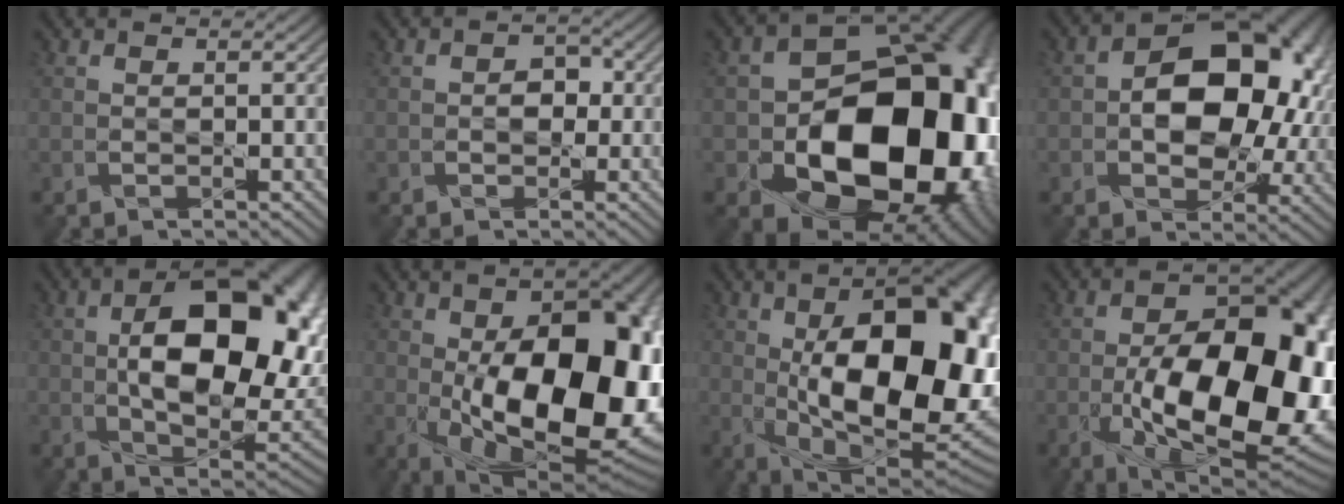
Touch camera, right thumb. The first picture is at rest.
{"total": 1.9, "force": [-0.2, 1.6, 1.1], "torque": [-0.019, 0.003, -0.007]}
{"total": 21.9, "force": [-3.7, 15.7, 14.8], "torque": [-0.228, -0.051, -0.031]}
{"total": 14.7, "force": [1.2, 9.8, 10.8], "torque": [-0.151, 0.008, 0.025]}
{"total": 18.1, "force": [2.5, 10.1, 14.8], "torque": [-0.214, -0.007, 0.041]}
{"total": 20.5, "force": [-1.6, 10.8, 17.3], "torque": [-0.251, -0.005, -0.023]}
{"total": 20.3, "force": [1.1, 10.5, 17.3], "torque": [-0.240, 0.012, 0.003]}
{"total": 19.8, "force": [-3.5, 10.7, 16.4], "torque": [-0.240, -0.028, -0.038]}